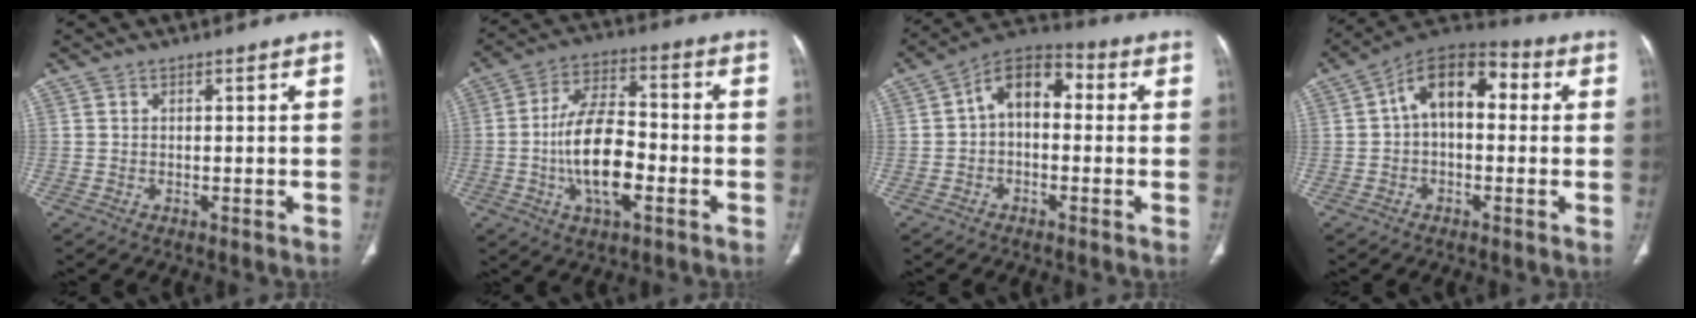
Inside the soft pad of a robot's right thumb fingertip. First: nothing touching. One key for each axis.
{"total": 14.1, "fx": -3.2, "fy": 6.4, "fz": 12.2, "tx": -0.220, "ty": 0.023, "tz": -0.060}
{"total": 9.7, "fx": 0.7, "fy": 6.2, "fz": 7.4, "tx": -0.097, "ty": 0.035, "tz": -0.006}
{"total": 12.2, "fx": 1.6, "fy": 7.3, "fz": 9.6, "tx": -0.128, "ty": 0.039, "tz": 0.011}